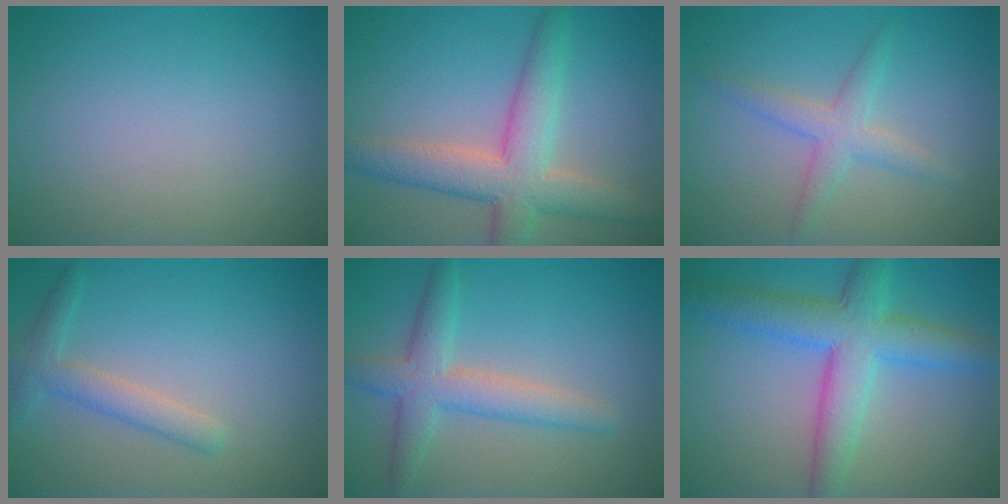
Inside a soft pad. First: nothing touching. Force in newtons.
{"total": 6.5, "press": 6.4, "slide": 0.4}
{"total": 2.7, "press": 2.7, "slide": 0.1}
{"total": 2.6, "press": 2.6, "slide": 0.1}
{"total": 4.4, "press": 4.4, "slide": 0.3}
{"total": 6.7, "press": 6.7, "slide": 0.1}